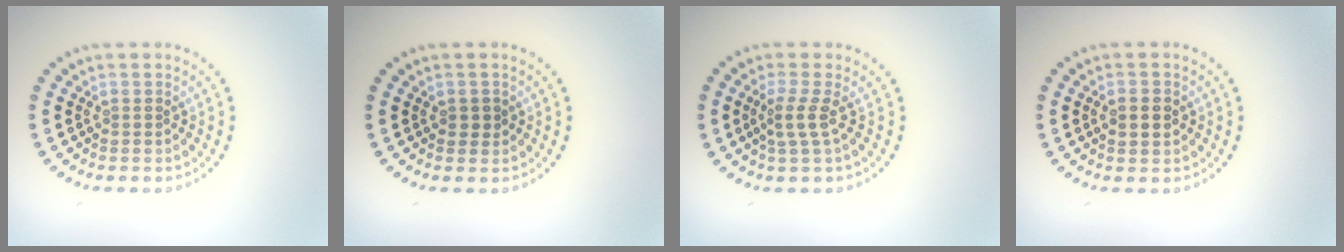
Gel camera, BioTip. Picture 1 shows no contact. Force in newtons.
{"total": 1.1, "press": 1.1, "slide": 0.2}
{"total": 2.1, "press": 1.5, "slide": 1.4}
{"total": 2.4, "press": 2.4, "slide": 0.2}